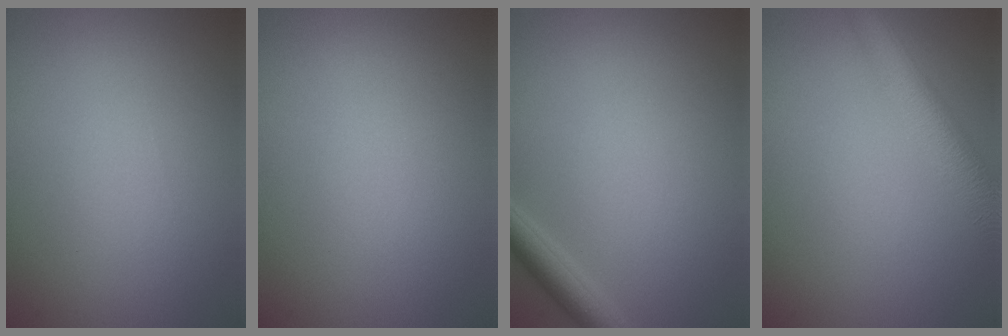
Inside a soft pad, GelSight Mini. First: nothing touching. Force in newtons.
{"total": 0.0}
{"total": 2.4, "press": 2.4, "slide": 0.2}
{"total": 6.0, "press": 6.0, "slide": 0.2}